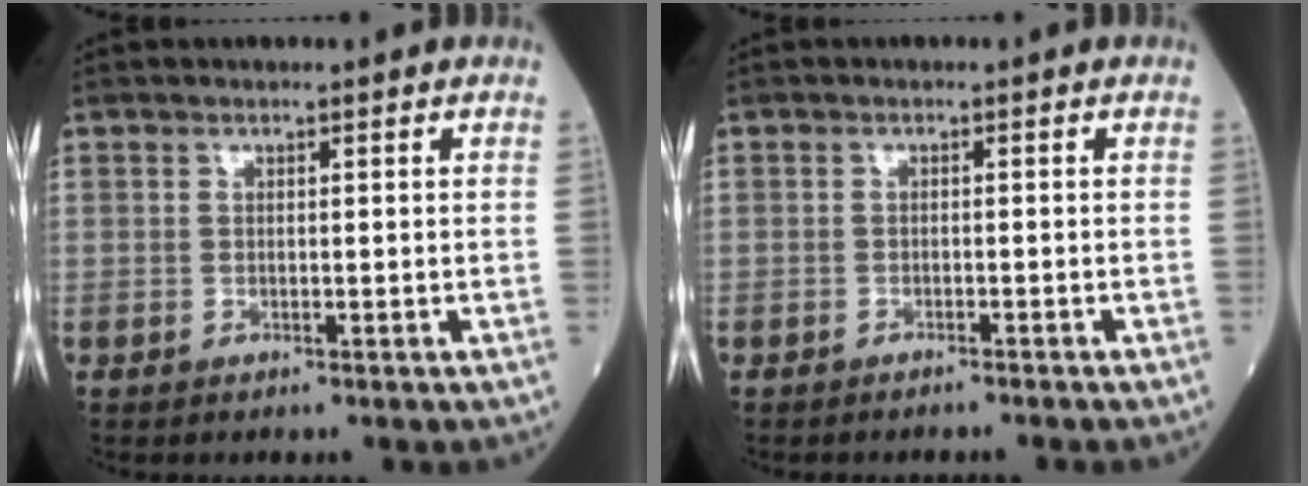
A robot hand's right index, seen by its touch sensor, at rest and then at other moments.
{"total": 2.1, "force": [-2.0, -0.1, 0.6], "torque": [-0.009, -0.001, -0.022]}